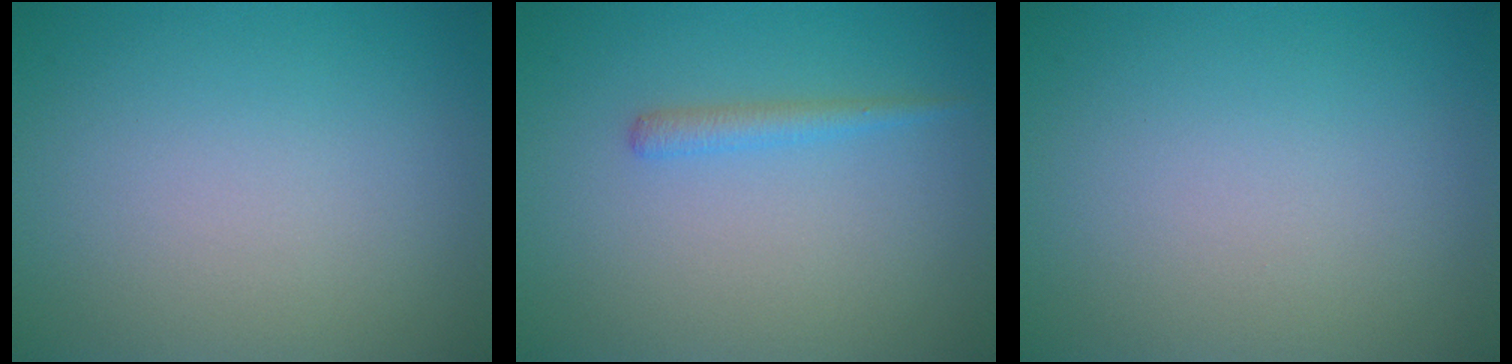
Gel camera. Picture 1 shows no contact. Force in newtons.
{"total": 1.3, "press": 1.3, "slide": 0.1}
{"total": 0.0}